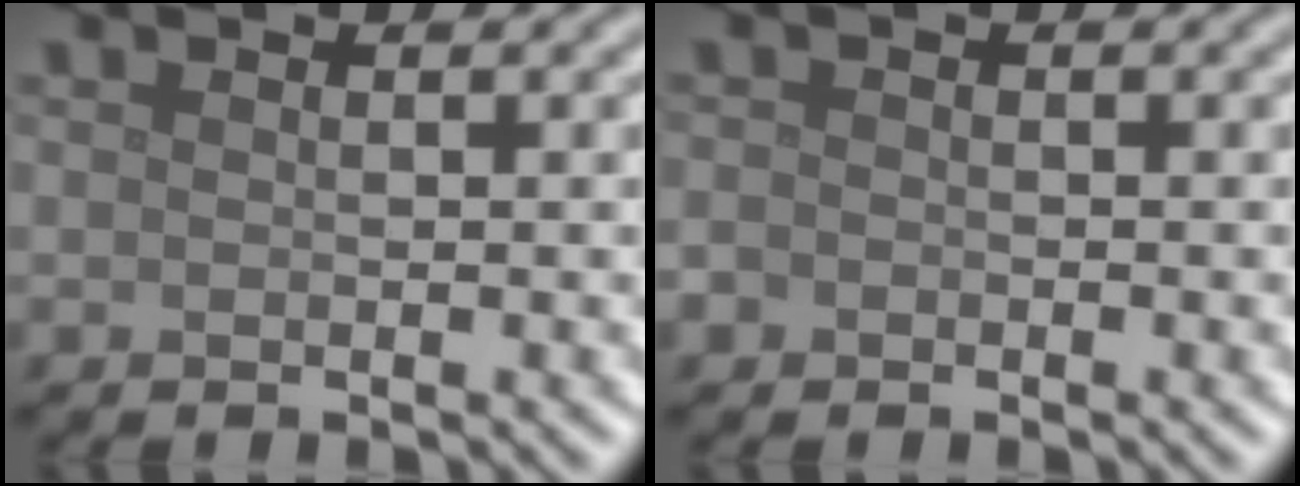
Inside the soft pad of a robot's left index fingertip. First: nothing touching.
{"total": 0.9, "force": [-0.6, 0.7, 0.2], "torque": [-0.001, -0.003, -0.014]}